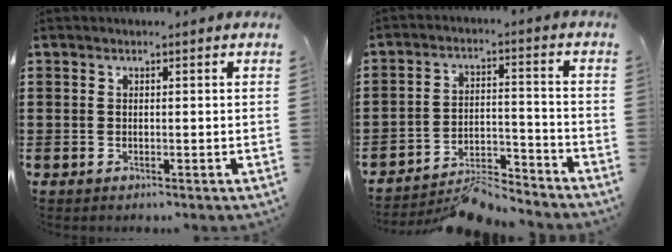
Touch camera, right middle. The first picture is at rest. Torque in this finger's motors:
{"motor_torque": [1.04, -0.99, 0.43, 0.03]}